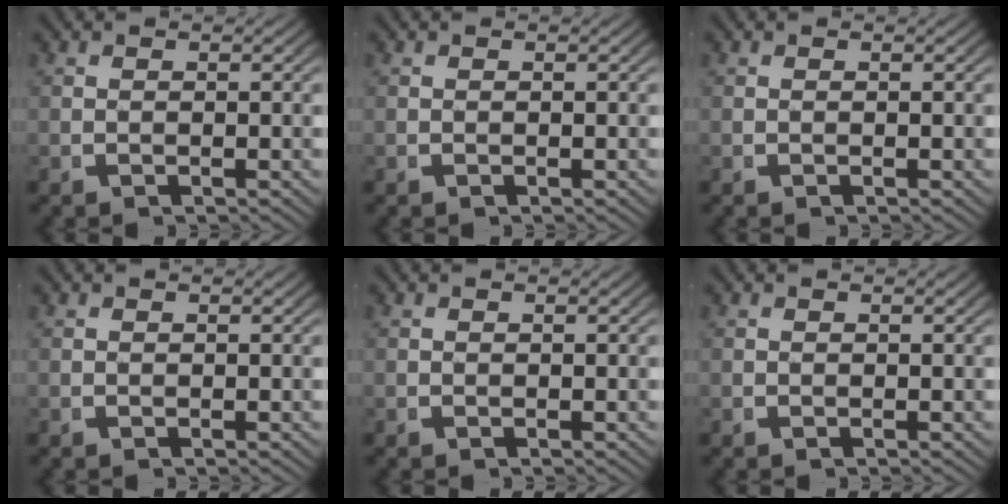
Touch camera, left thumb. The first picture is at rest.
{"total": 0.0}
{"total": 0.0}
{"total": 0.0}
{"total": 0.0}
{"total": 0.0}